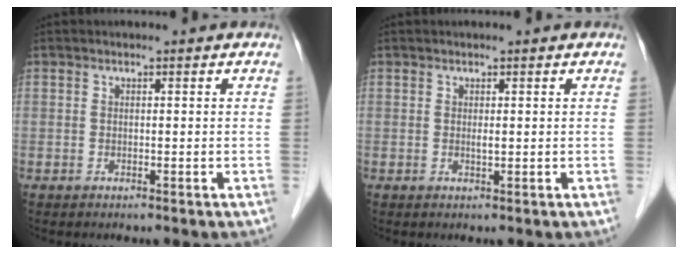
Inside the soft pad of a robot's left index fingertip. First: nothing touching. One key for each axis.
{"total": 0.6, "fx": 0.0, "fy": 0.1, "fz": 0.6, "tx": -0.014, "ty": -0.002, "tz": 0.000}